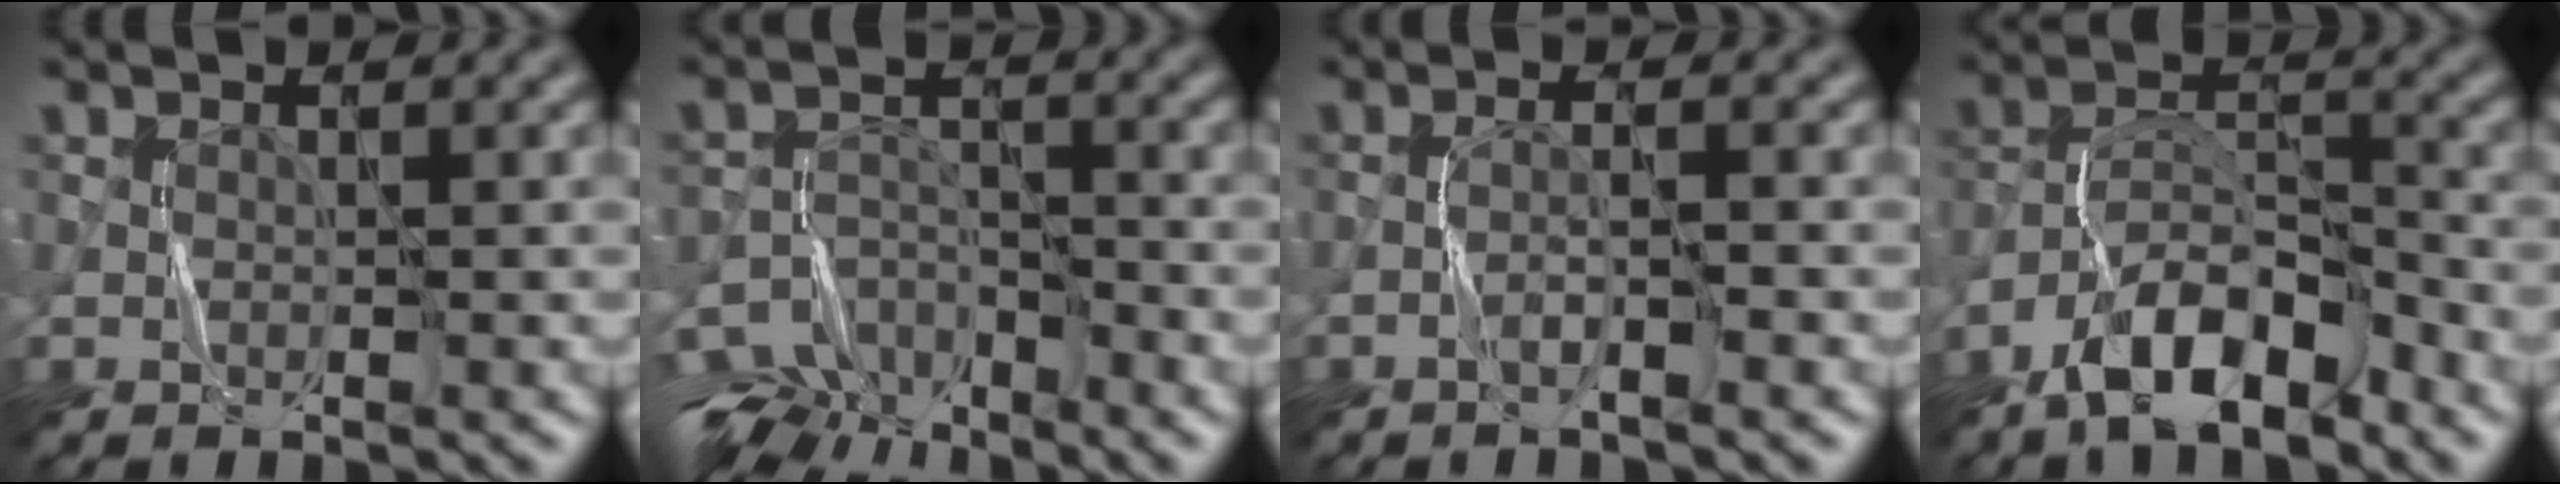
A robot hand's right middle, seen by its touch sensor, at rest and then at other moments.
{"total": 6.9, "force": [-5.7, 2.9, 2.6], "torque": [-0.040, -0.009, -0.103]}
{"total": 1.8, "force": [-1.1, 0.0, 1.4], "torque": [-0.028, 0.010, -0.026]}
{"total": 8.6, "force": [-6.0, 3.1, 5.2], "torque": [-0.088, 0.004, -0.118]}